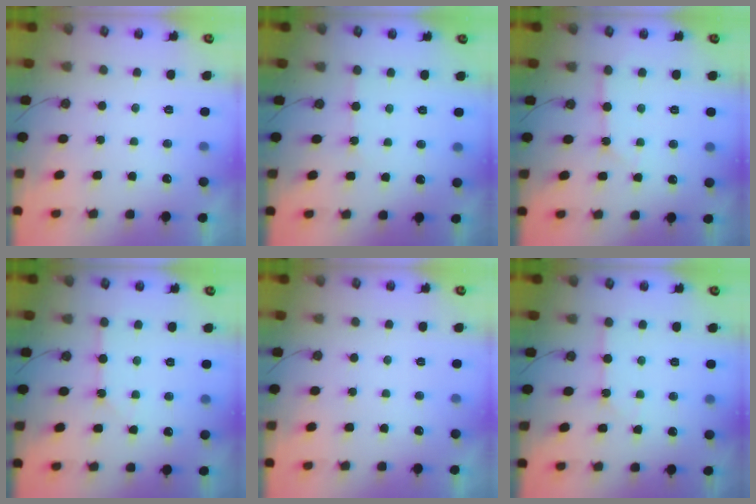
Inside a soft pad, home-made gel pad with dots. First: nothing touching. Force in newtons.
{"total": 2.8, "press": 2.8, "slide": 0.4}
{"total": 2.6, "press": 2.6, "slide": 0.3}
{"total": 2.6, "press": 2.5, "slide": 0.4}
{"total": 0.0}
{"total": 3.6, "press": 3.5, "slide": 0.6}